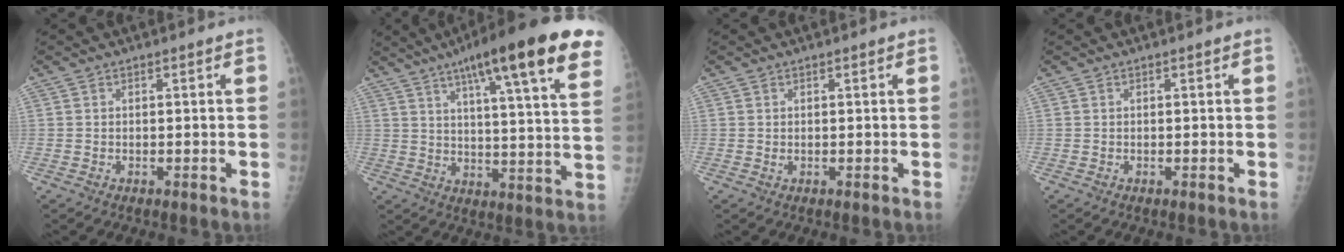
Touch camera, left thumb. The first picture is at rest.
{"total": 25.3, "force": [15.2, 3.7, 19.9], "torque": [-0.280, -0.030, 0.204]}
{"total": 0.7, "force": [0.2, 0.3, 0.5], "torque": [-0.009, 0.003, 0.007]}
{"total": 0.0}